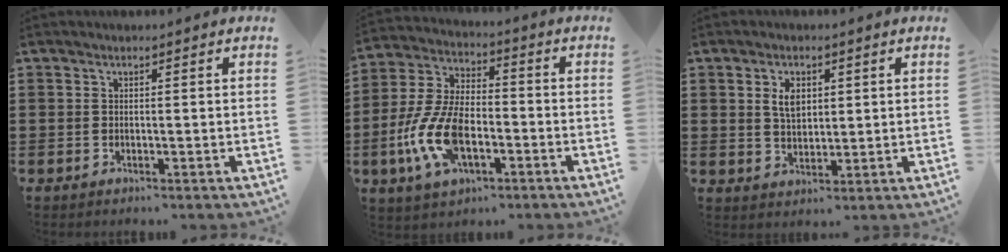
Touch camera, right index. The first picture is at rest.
{"total": 11.4, "force": [-3.8, 5.9, 9.0], "torque": [-0.226, -0.010, -0.078]}
{"total": 4.0, "force": [1.3, 2.4, 2.9], "torque": [-0.057, 0.008, 0.019]}